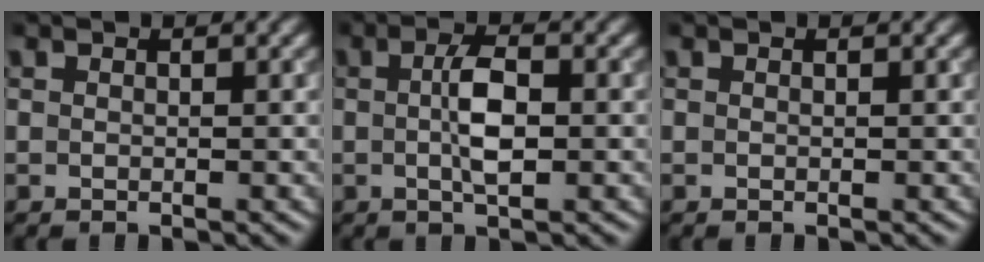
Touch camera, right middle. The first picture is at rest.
{"total": 3.5, "force": [0.0, 1.0, 3.3], "torque": [-0.065, 0.003, -0.001]}
{"total": 0.0}